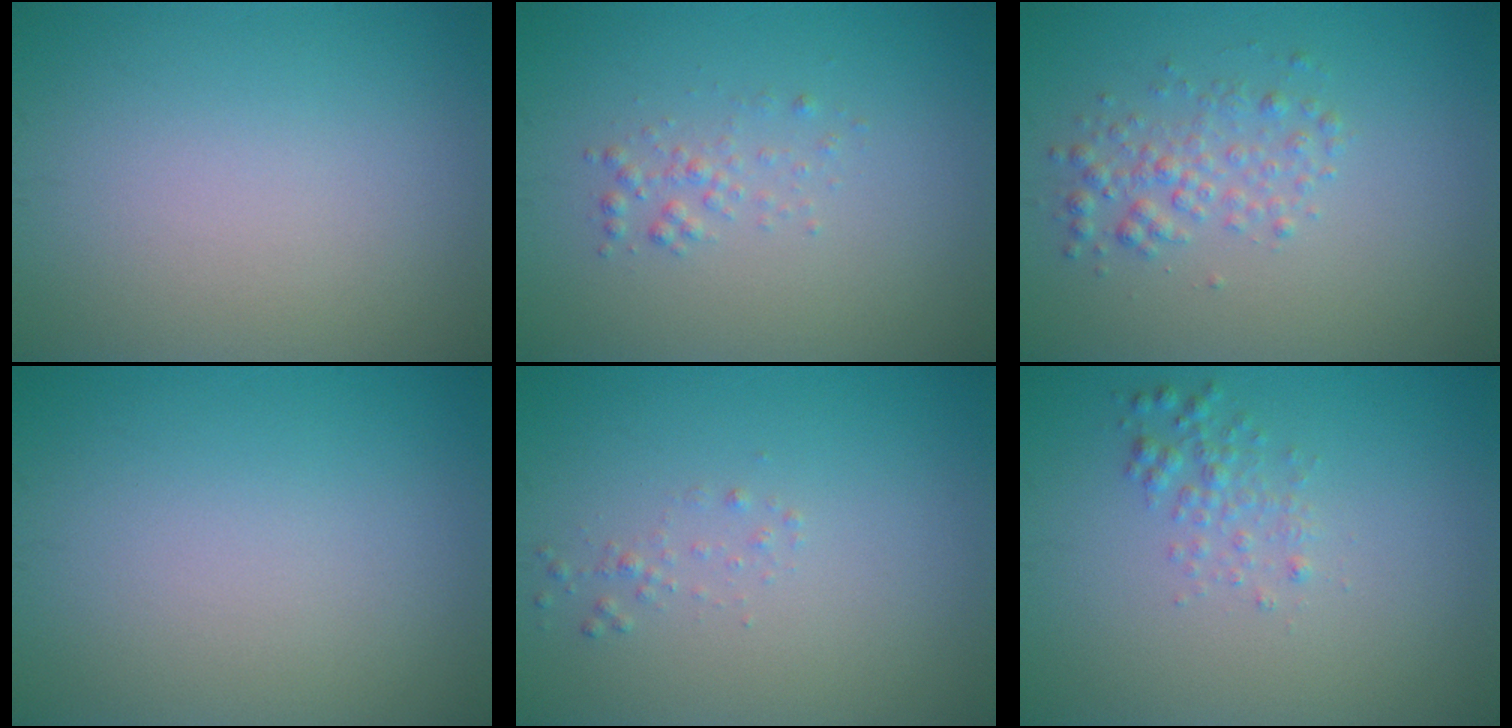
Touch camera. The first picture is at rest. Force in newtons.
{"total": 1.3, "press": 1.3, "slide": 0.1}
{"total": 2.3, "press": 2.3, "slide": 0.1}
{"total": 0.0}
{"total": 0.7, "press": 0.7, "slide": 0.0}
{"total": 1.5, "press": 1.5, "slide": 0.1}